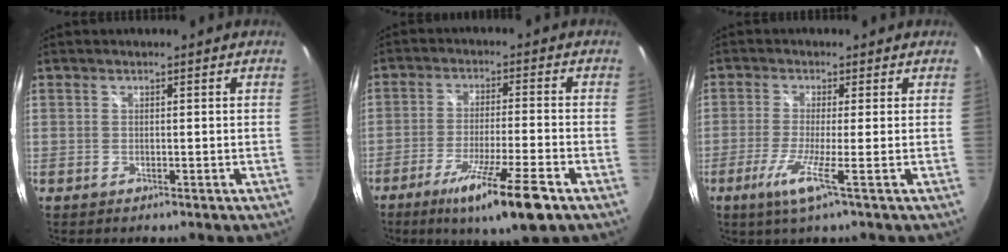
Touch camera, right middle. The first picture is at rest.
{"total": 13.0, "force": [-7.9, 0.8, 10.3], "torque": [-0.194, -0.034, -0.135]}
{"total": 5.7, "force": [-2.5, -1.3, 4.9], "torque": [-0.124, -0.016, -0.052]}